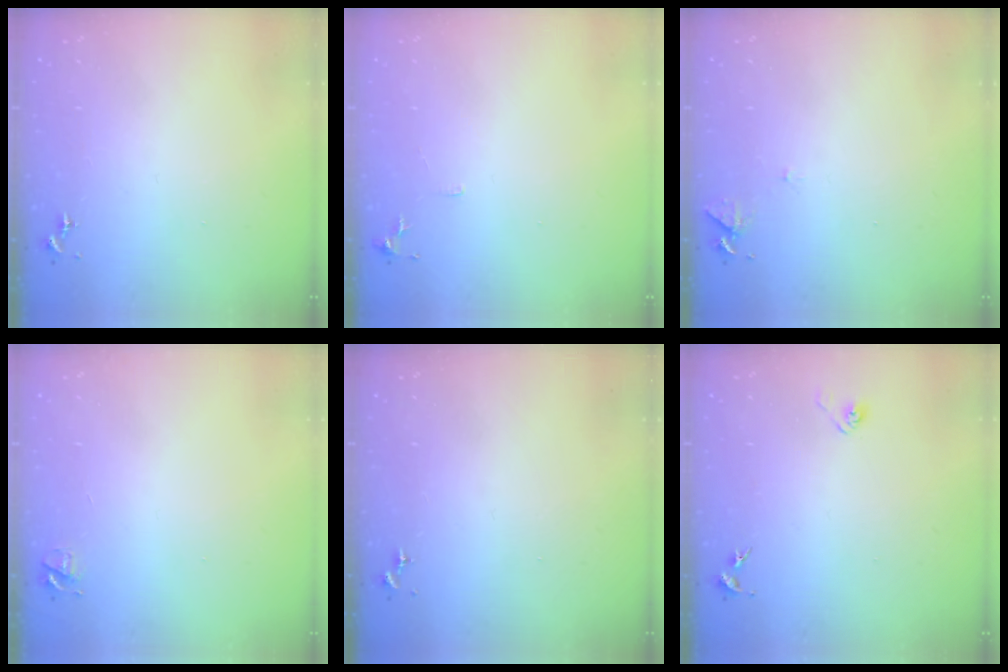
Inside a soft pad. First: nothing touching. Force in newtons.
{"total": 5.7, "press": 5.6, "slide": 0.6}
{"total": 6.2, "press": 6.2, "slide": 0.6}
{"total": 4.7, "press": 4.7, "slide": 0.6}
{"total": 0.0}
{"total": 2.9, "press": 2.8, "slide": 0.8}